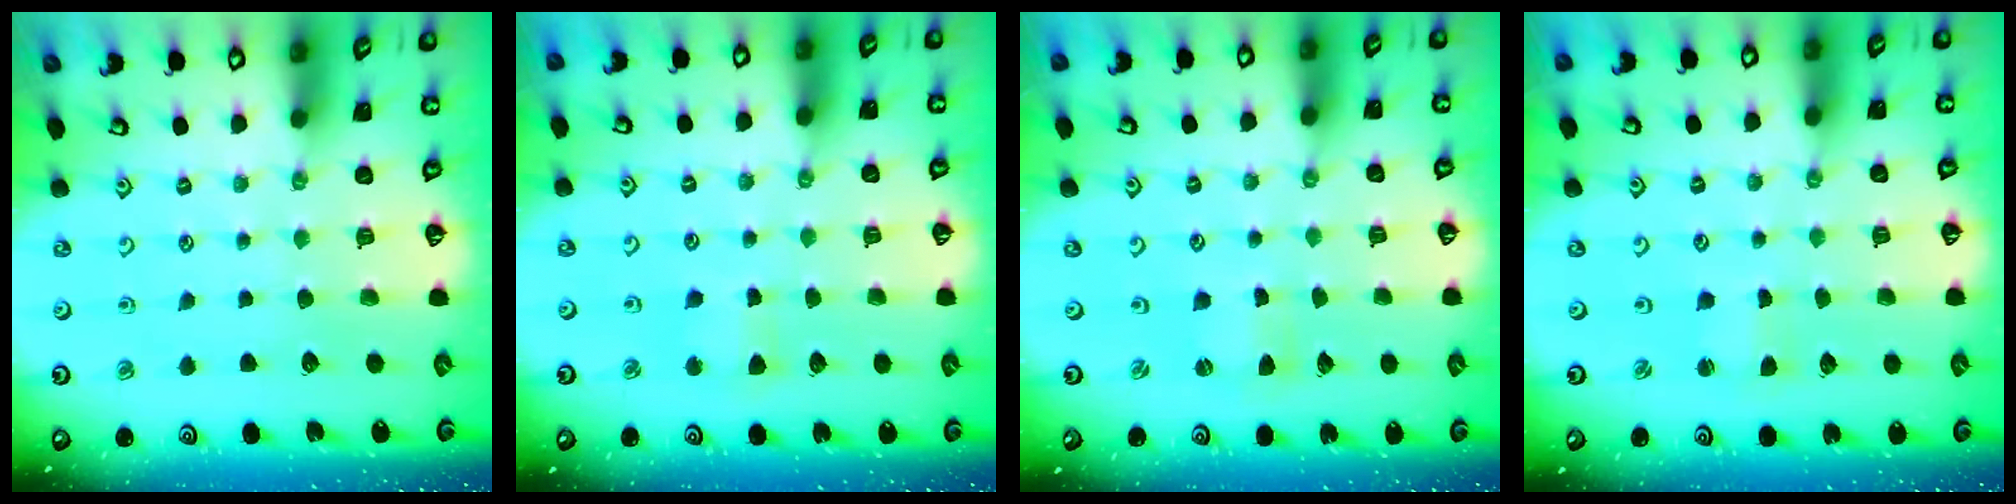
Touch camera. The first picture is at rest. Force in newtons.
{"total": 3.6, "press": 3.5, "slide": 0.7}
{"total": 0.0}
{"total": 2.0, "press": 2.0, "slide": 0.3}